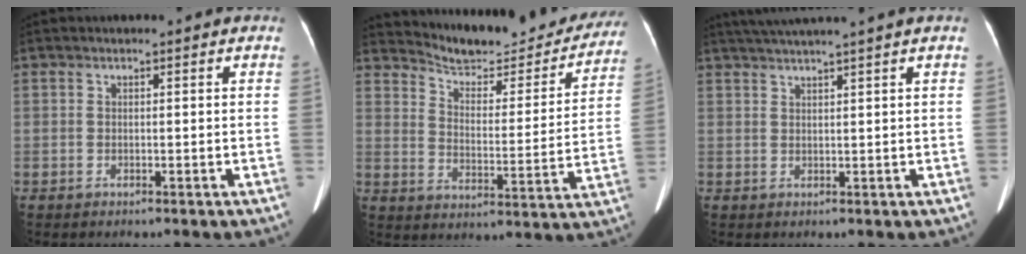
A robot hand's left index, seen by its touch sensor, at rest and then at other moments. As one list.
[{"total": 19.5, "force": [18.6, 3.5, 4.8], "torque": [-0.061, -0.046, 0.243]}, {"total": 6.1, "force": [4.9, -1.7, 3.0], "torque": [-0.045, 0.021, 0.080]}]